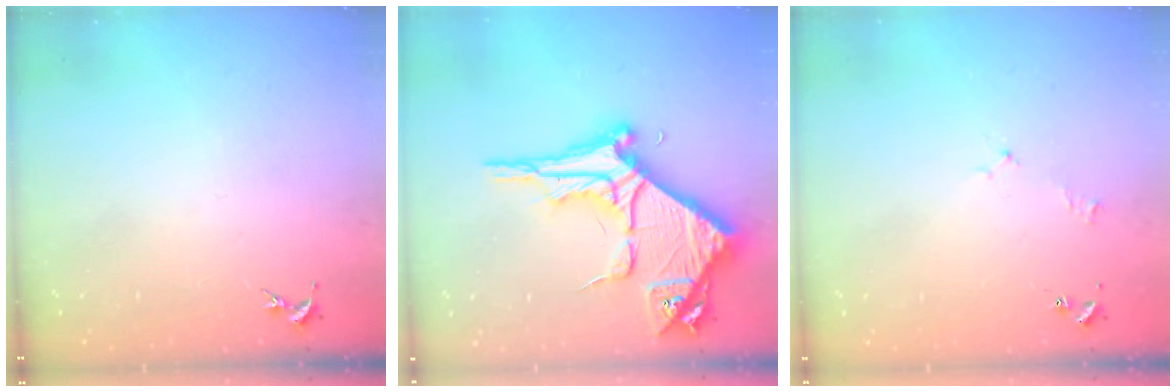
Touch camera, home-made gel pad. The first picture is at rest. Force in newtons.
{"total": 11.0, "press": 10.9, "slide": 1.2}
{"total": 1.6, "press": 1.5, "slide": 0.3}